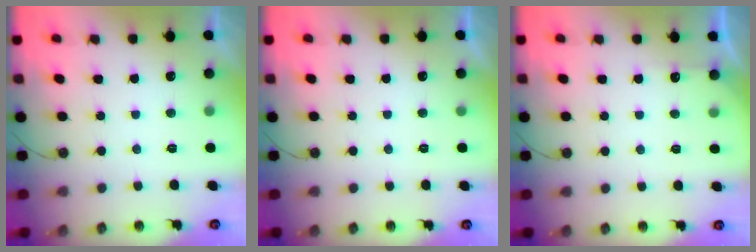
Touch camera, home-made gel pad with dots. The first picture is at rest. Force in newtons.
{"total": 0.0}
{"total": 2.9, "press": 2.9, "slide": 0.3}